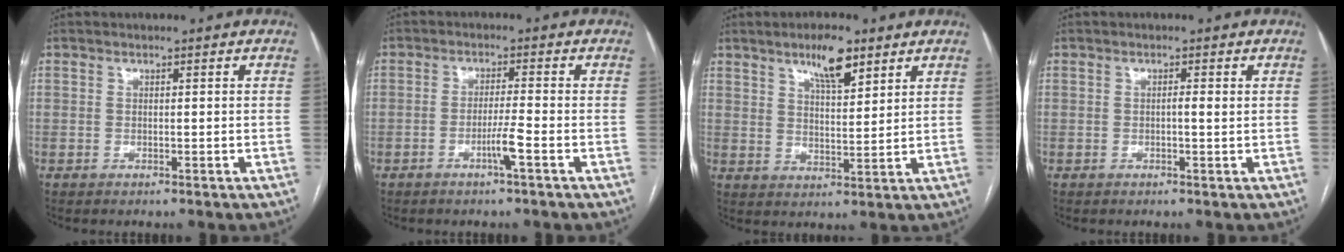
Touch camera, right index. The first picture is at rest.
{"total": 3.4, "force": [-1.6, -0.5, 3.0], "torque": [-0.055, -0.005, -0.033]}
{"total": 7.3, "force": [4.9, 1.9, 5.0], "torque": [-0.086, 0.000, 0.085]}
{"total": 1.0, "force": [0.3, 0.0, 1.0], "torque": [-0.015, 0.001, 0.003]}